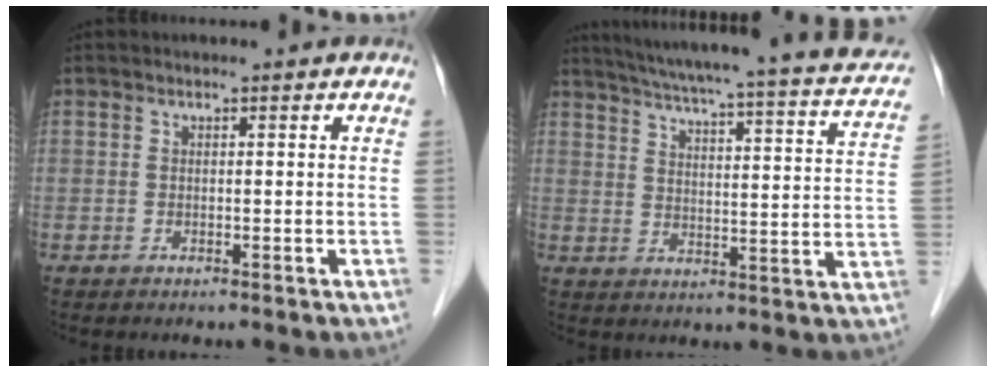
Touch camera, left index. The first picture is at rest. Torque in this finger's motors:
{"motor_torque": [-0.78, -0.84, 0.31, 0.09]}